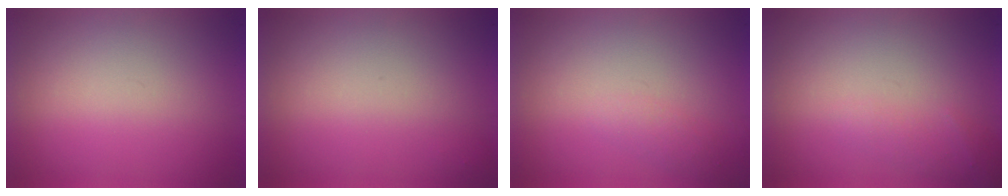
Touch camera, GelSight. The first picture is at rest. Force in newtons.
{"total": 1.1}
{"total": 1.2}
{"total": 1.3}